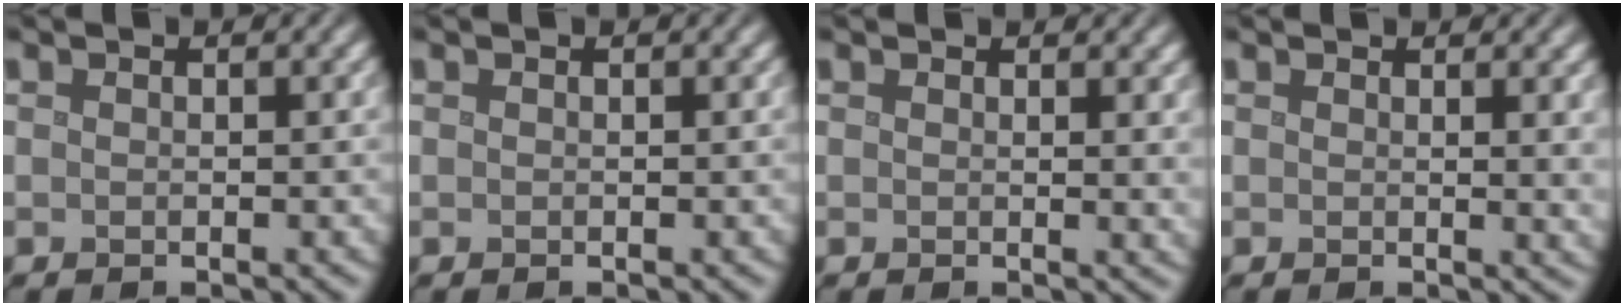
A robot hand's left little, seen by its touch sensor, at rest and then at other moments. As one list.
[{"total": 0.0}, {"total": 2.1, "force": [1.2, 0.7, 1.6], "torque": [-0.009, 0.000, 0.015]}, {"total": 3.1, "force": [1.4, 1.1, 2.5], "torque": [-0.015, 0.002, 0.015]}]